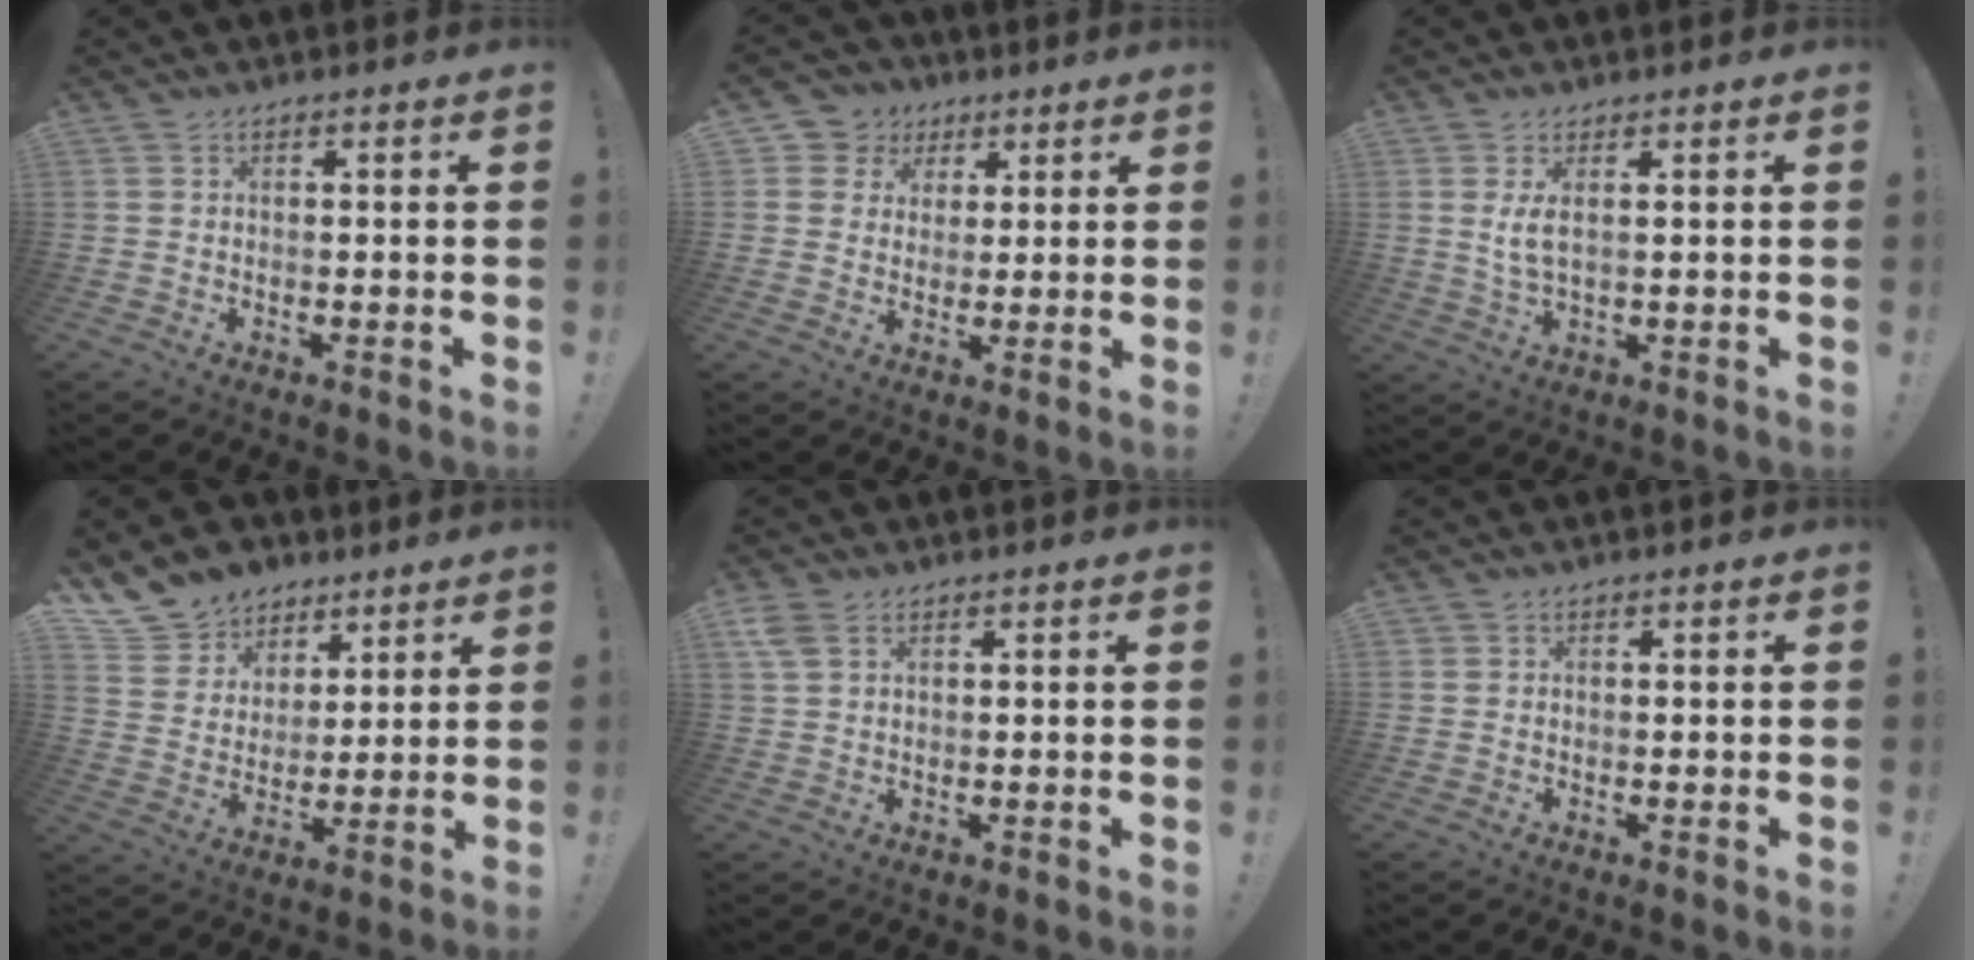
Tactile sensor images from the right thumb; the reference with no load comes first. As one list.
[{"total": 7.2, "force": [2.2, 6.8, 1.2], "torque": [-0.024, -0.006, 0.047]}, {"total": 4.3, "force": [1.4, 1.2, 3.8], "torque": [-0.071, -0.009, 0.021]}, {"total": 12.0, "force": [7.9, 8.8, 2.2], "torque": [-0.040, -0.056, 0.157]}, {"total": 4.1, "force": [2.1, 2.4, 2.5], "torque": [-0.050, 0.000, 0.044]}, {"total": 0.5, "force": [0.2, 0.5, 0.0], "torque": [-0.007, 0.003, 0.005]}]